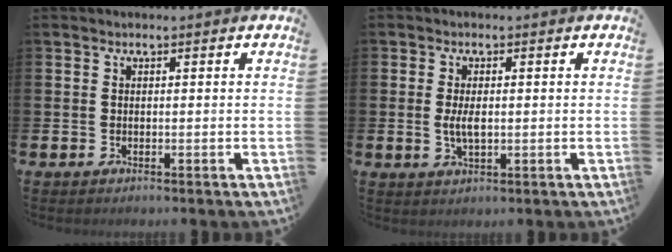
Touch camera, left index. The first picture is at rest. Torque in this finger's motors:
{"motor_torque": [0.79, 0.14, 0.09, 0.13]}